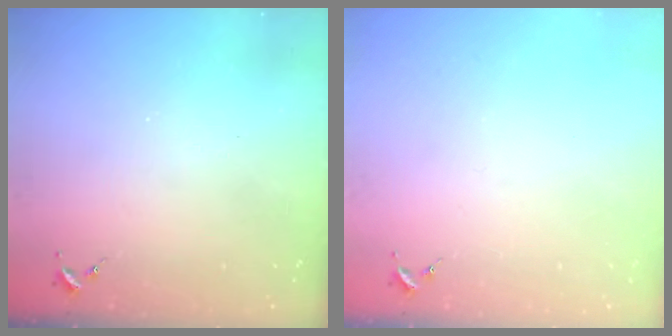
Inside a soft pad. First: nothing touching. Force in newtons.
{"total": 0.0}